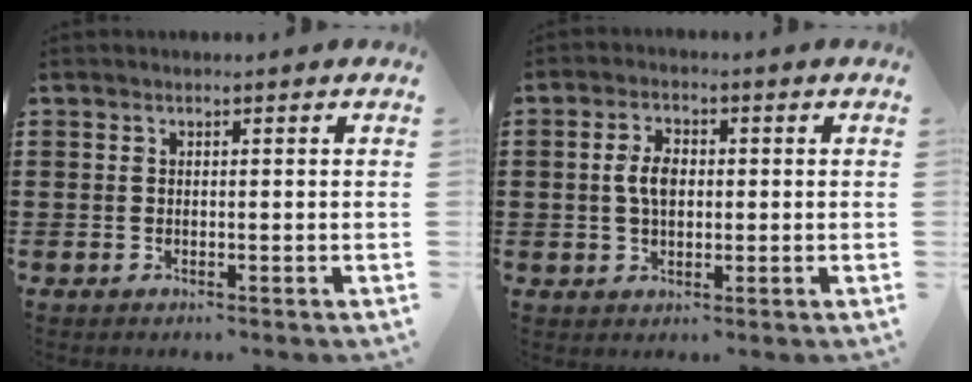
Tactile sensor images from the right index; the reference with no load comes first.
{"total": 4.3, "force": [0.2, 2.5, 3.5], "torque": [-0.079, 0.008, 0.000]}